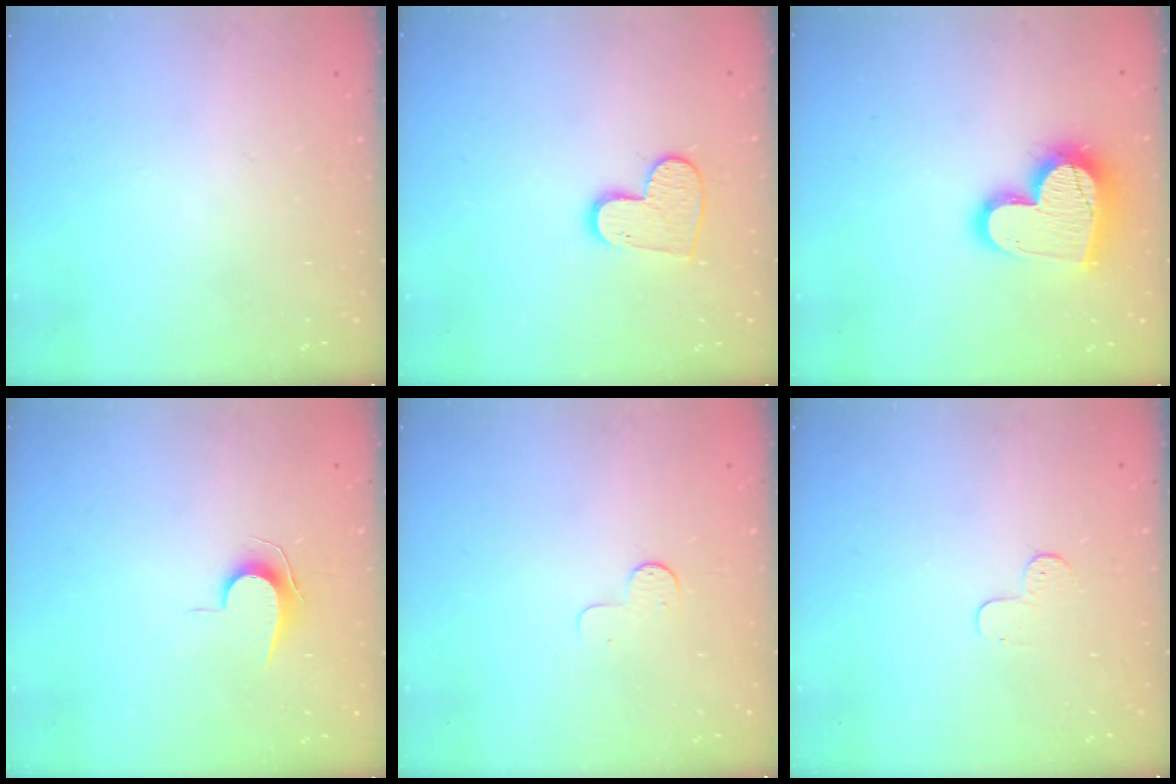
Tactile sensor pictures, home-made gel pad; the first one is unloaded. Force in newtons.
{"total": 10.0, "press": 10.0, "slide": 0.9}
{"total": 17.4, "press": 17.3, "slide": 1.3}
{"total": 7.0, "press": 7.0, "slide": 0.6}
{"total": 5.0, "press": 5.0, "slide": 0.4}
{"total": 3.9, "press": 3.9, "slide": 0.4}